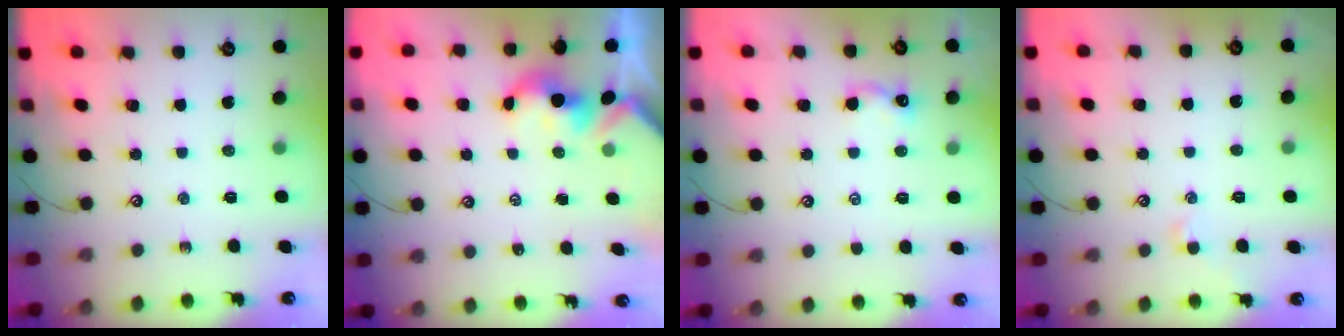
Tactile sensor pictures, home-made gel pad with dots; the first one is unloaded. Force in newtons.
{"total": 1.6, "press": 1.6, "slide": 0.2}
{"total": 0.8, "press": 0.6, "slide": 0.5}
{"total": 0.8, "press": 0.7, "slide": 0.4}